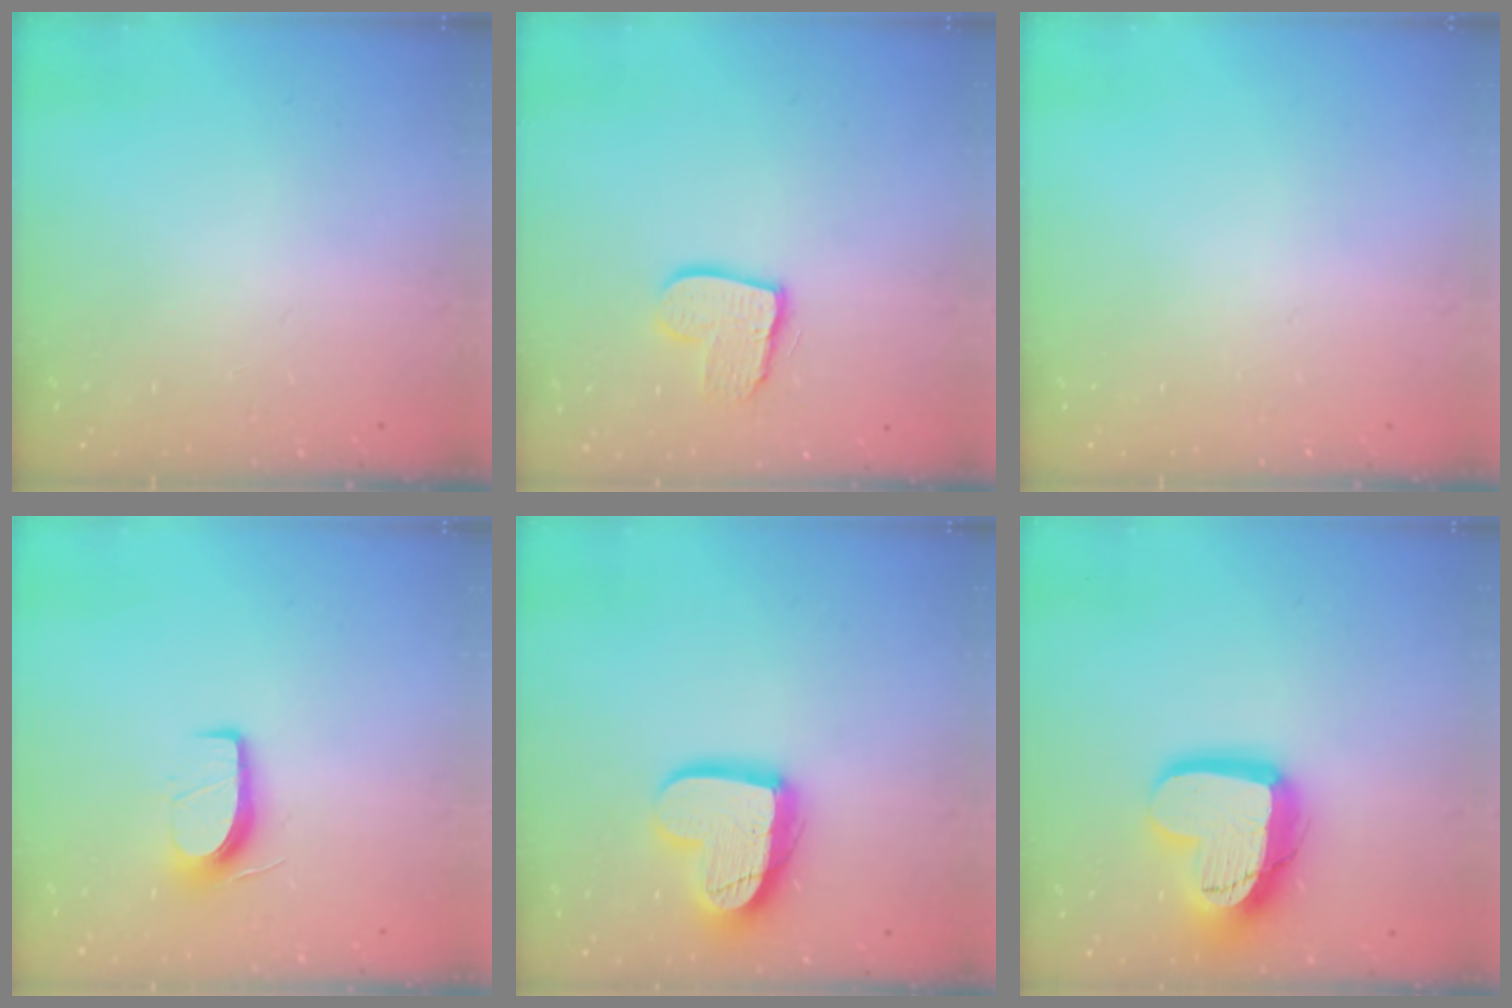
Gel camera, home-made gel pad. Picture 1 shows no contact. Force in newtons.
{"total": 10.3, "press": 10.3, "slide": 0.8}
{"total": 0.0}
{"total": 8.0, "press": 7.9, "slide": 1.0}
{"total": 15.5, "press": 15.4, "slide": 1.1}
{"total": 17.1, "press": 17.0, "slide": 1.5}